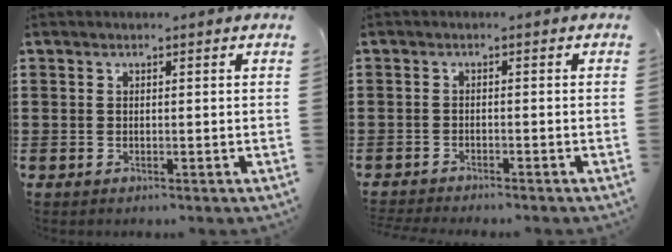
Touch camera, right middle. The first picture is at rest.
{"total": 1.3, "force": [-1.3, -0.1, 0.1], "torque": [-0.004, 0.001, -0.027]}